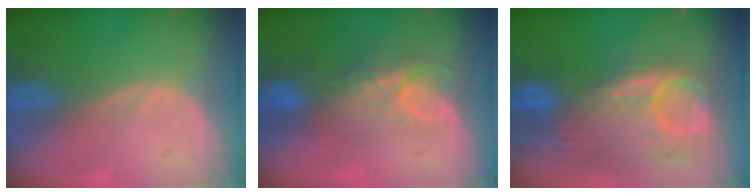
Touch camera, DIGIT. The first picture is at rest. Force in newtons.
{"total": 7.3, "press": 6.6, "slide": 3.1}
{"total": 11.9, "press": 10.4, "slide": 5.8}